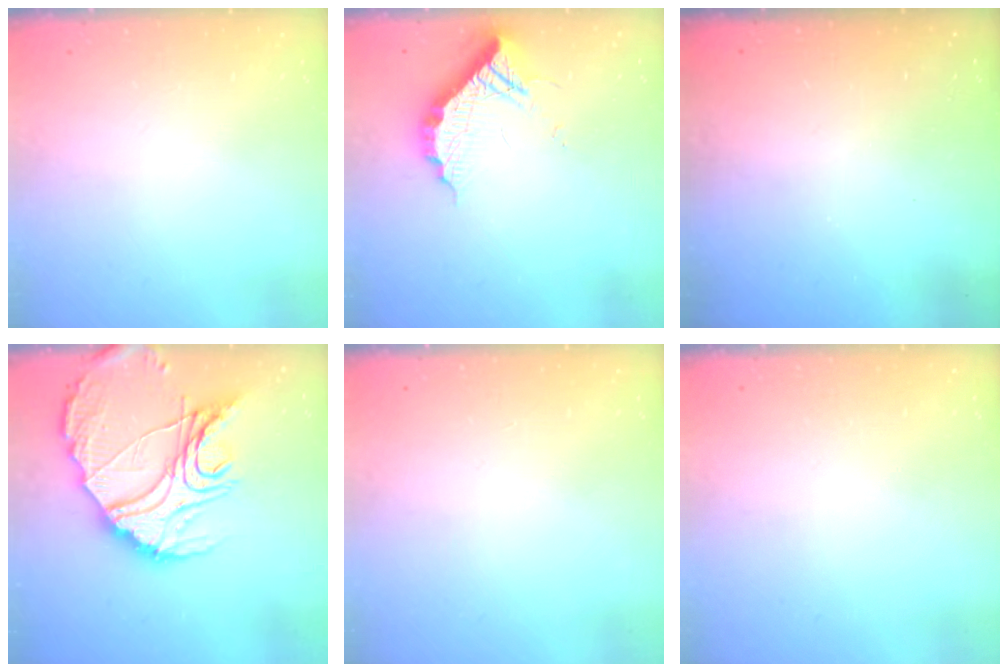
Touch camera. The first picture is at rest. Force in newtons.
{"total": 10.6, "press": 10.6, "slide": 0.7}
{"total": 3.2, "press": 3.2, "slide": 0.1}
{"total": 22.4, "press": 22.3, "slide": 1.9}
{"total": 0.0}
{"total": 0.0}